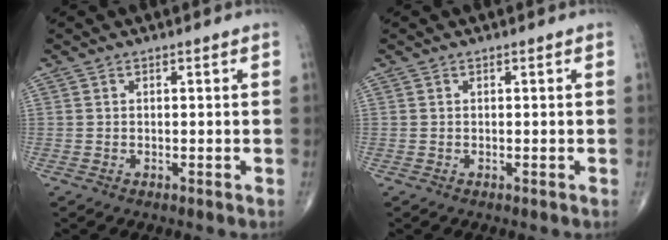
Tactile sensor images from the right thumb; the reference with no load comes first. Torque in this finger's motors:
{"motor_torque": [0.00, 0.00, 0.02, -0.02, 0.02]}